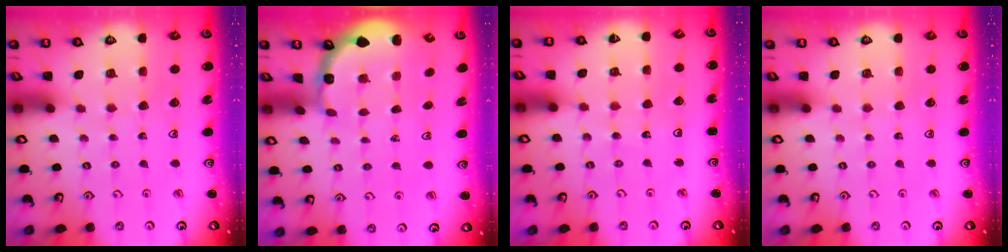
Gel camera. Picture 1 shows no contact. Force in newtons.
{"total": 1.6, "press": 1.5, "slide": 0.4}
{"total": 3.9, "press": 3.8, "slide": 1.1}
{"total": 0.0}